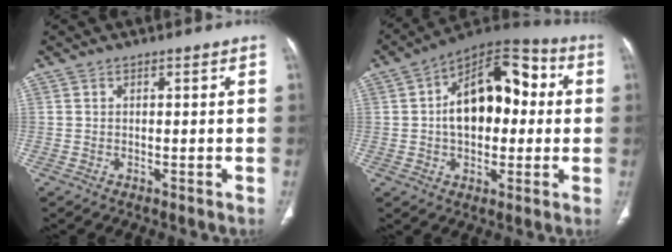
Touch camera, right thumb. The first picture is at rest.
{"total": 17.8, "force": [1.7, 10.9, 14.0], "torque": [-0.175, 0.038, 0.019]}